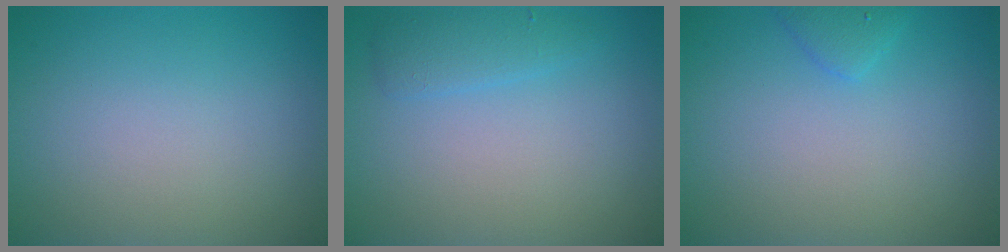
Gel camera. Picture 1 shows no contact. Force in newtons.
{"total": 1.8, "press": 1.8, "slide": 0.2}
{"total": 1.4, "press": 1.4, "slide": 0.1}